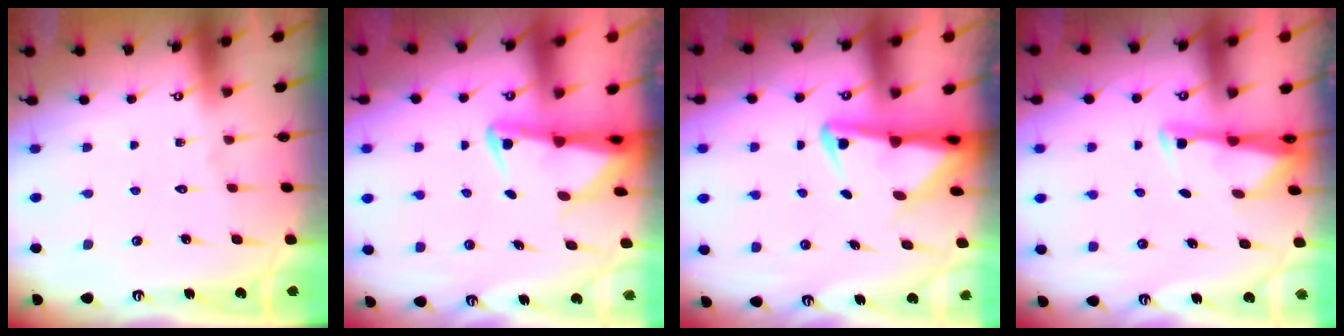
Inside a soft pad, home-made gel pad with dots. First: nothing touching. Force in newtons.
{"total": 2.9, "press": 2.8, "slide": 0.7}
{"total": 4.6, "press": 4.6, "slide": 0.9}
{"total": 2.9, "press": 2.9, "slide": 0.4}